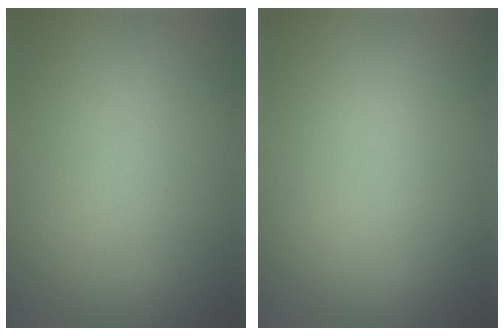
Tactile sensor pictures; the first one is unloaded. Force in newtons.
{"total": 0.0}